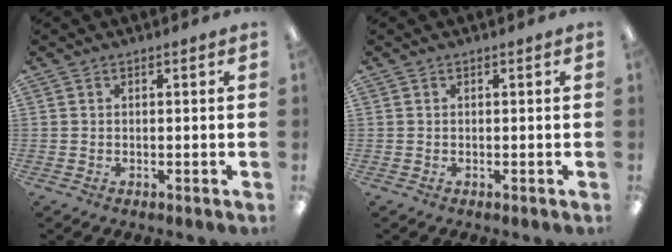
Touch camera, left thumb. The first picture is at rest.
{"total": 0.0}